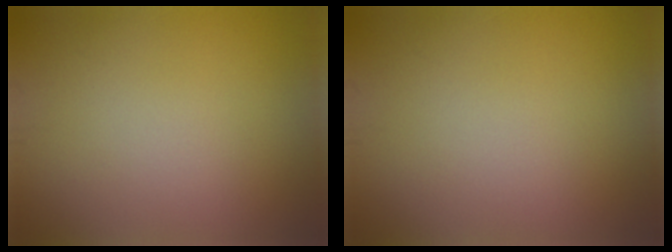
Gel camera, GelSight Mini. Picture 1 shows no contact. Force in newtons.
{"total": 0.0}